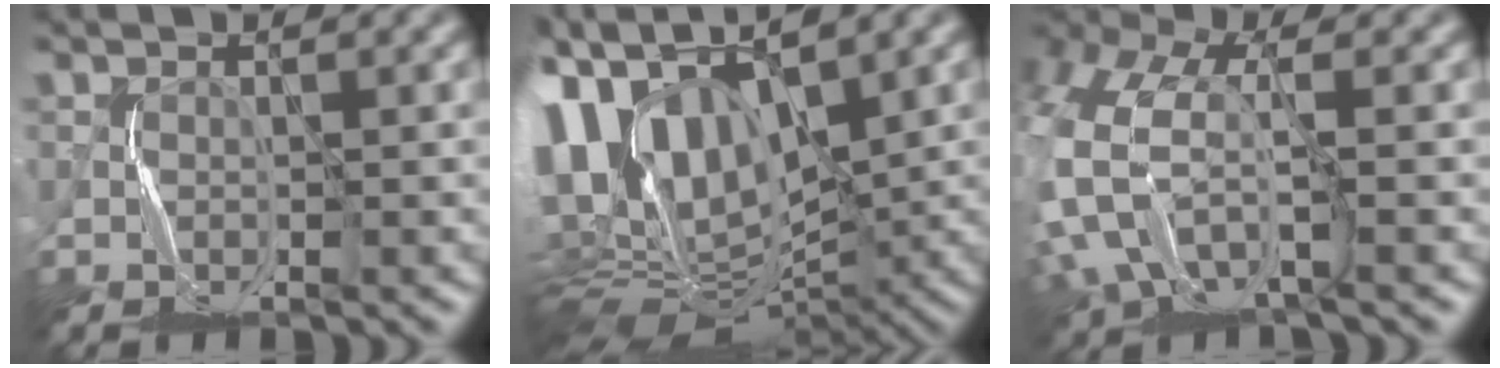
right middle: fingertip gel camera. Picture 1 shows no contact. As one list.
[{"total": 13.6, "force": [1.7, 9.0, 10.1], "torque": [-0.205, 0.016, 0.038]}, {"total": 8.7, "force": [-0.7, 5.5, 6.7], "torque": [-0.192, -0.023, -0.018]}]